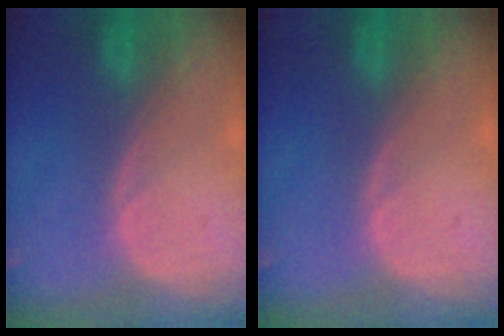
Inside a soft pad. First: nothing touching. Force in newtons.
{"total": 0.0}